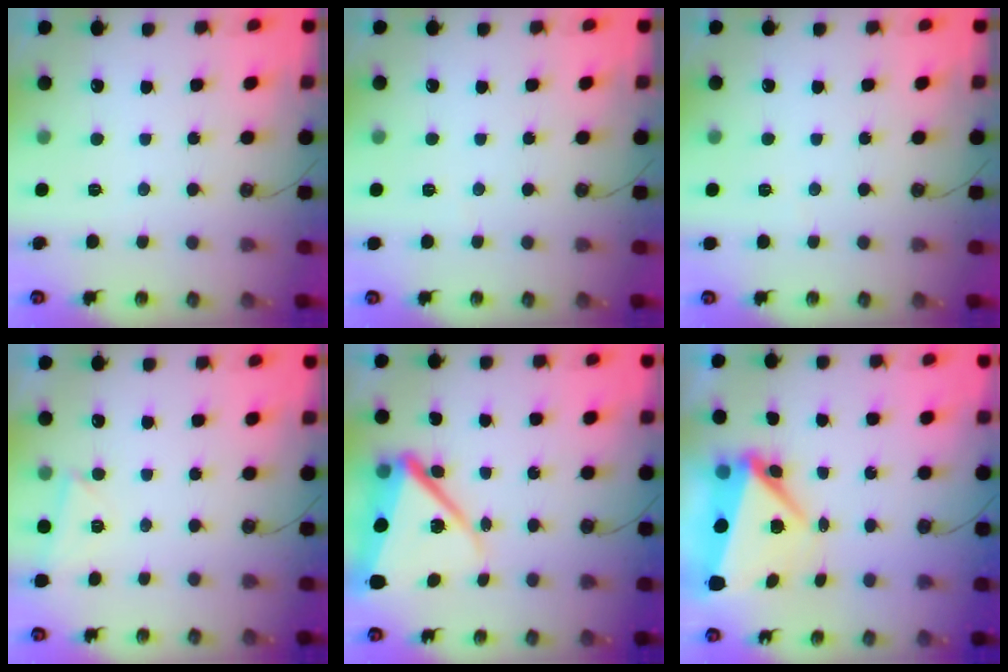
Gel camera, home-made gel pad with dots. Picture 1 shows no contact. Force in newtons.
{"total": 2.0, "press": 2.0, "slide": 0.4}
{"total": 2.0, "press": 2.0, "slide": 0.4}
{"total": 2.6, "press": 2.5, "slide": 0.3}
{"total": 13.1, "press": 12.9, "slide": 1.8}
{"total": 7.5, "press": 7.4, "slide": 0.9}